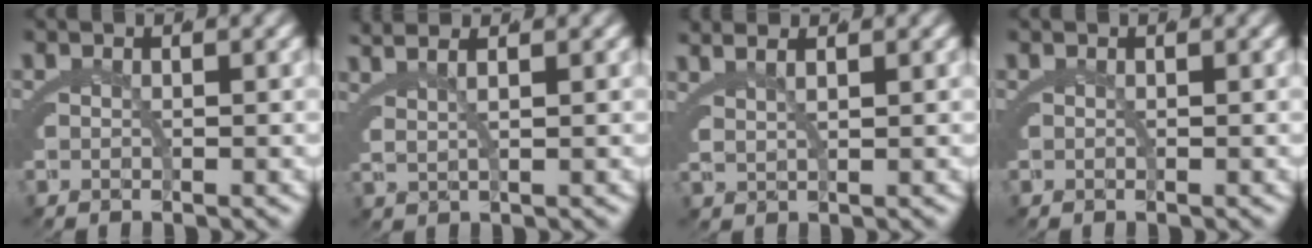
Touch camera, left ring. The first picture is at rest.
{"total": 4.2, "force": [3.0, 1.3, 2.7], "torque": [-0.041, 0.015, 0.047]}
{"total": 3.6, "force": [2.8, 0.9, 2.0], "torque": [-0.025, 0.015, 0.045]}
{"total": 0.0}